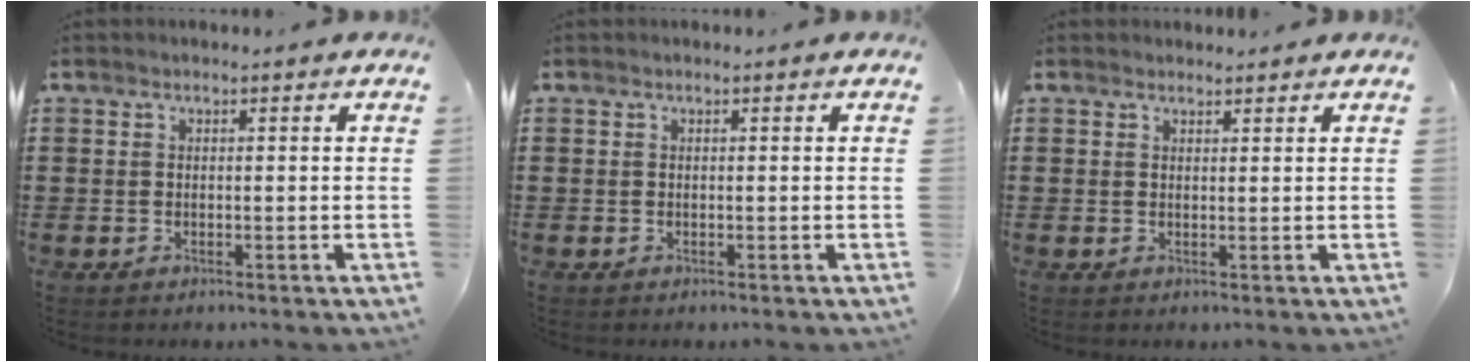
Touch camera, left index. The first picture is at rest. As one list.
[{"total": 0.0}, {"total": 1.2, "force": [1.2, 0.3, 0.1], "torque": [-0.003, 0.001, 0.023]}]